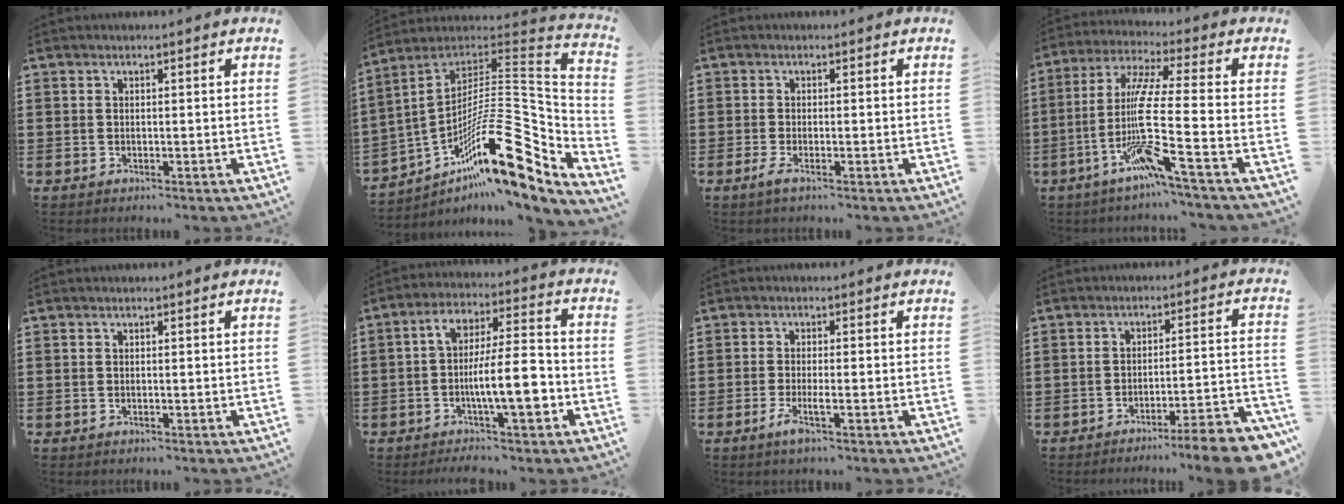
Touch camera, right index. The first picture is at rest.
{"total": 19.3, "force": [-9.4, 5.4, 16.0], "torque": [-0.281, 0.001, -0.170]}
{"total": 1.4, "force": [-0.6, 0.1, 1.2], "torque": [-0.035, -0.010, -0.016]}
{"total": 11.2, "force": [-3.9, -0.4, 10.5], "torque": [-0.232, -0.023, -0.090]}
{"total": 0.0}
{"total": 11.5, "force": [-3.1, 3.7, 10.4], "torque": [-0.178, 0.005, -0.056]}
{"total": 3.0, "force": [-1.4, 0.2, 2.7], "torque": [-0.059, -0.010, -0.029]}
{"total": 6.7, "force": [-5.5, -0.3, 3.8], "torque": [-0.055, -0.008, -0.105]}